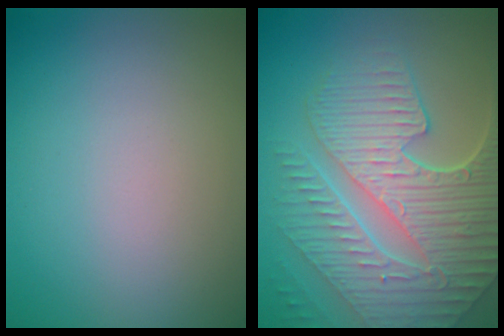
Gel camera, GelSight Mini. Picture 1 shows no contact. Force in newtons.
{"total": 9.9, "press": 6.7, "slide": 7.3}